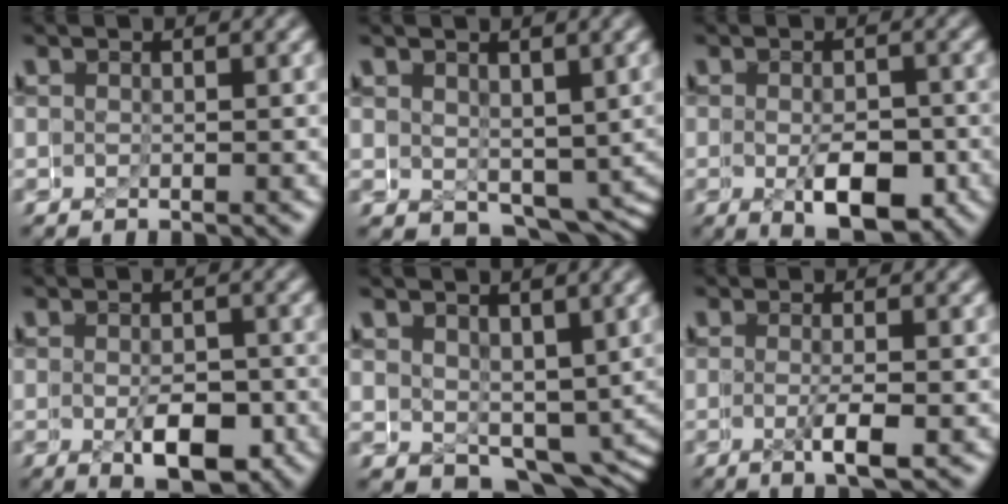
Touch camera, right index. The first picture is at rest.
{"total": 3.1, "force": [-1.8, 1.9, 1.6], "torque": [-0.032, -0.027, -0.015]}
{"total": 4.9, "force": [-2.4, 2.0, 3.7], "torque": [-0.047, -0.022, -0.030]}
{"total": 4.3, "force": [-2.0, 1.9, 3.2], "torque": [-0.039, -0.018, -0.026]}
{"total": 4.7, "force": [-2.6, 3.2, 2.3], "torque": [-0.049, -0.030, -0.030]}
{"total": 2.1, "force": [-1.0, -0.1, 1.8], "torque": [-0.021, -0.008, -0.016]}